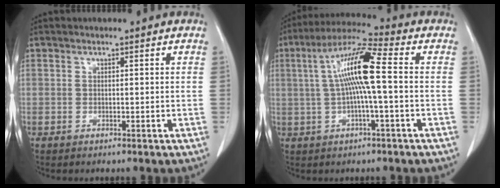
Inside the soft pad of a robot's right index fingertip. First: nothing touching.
{"total": 10.7, "force": [0.7, 0.3, 10.7], "torque": [-0.205, 0.023, 0.009]}